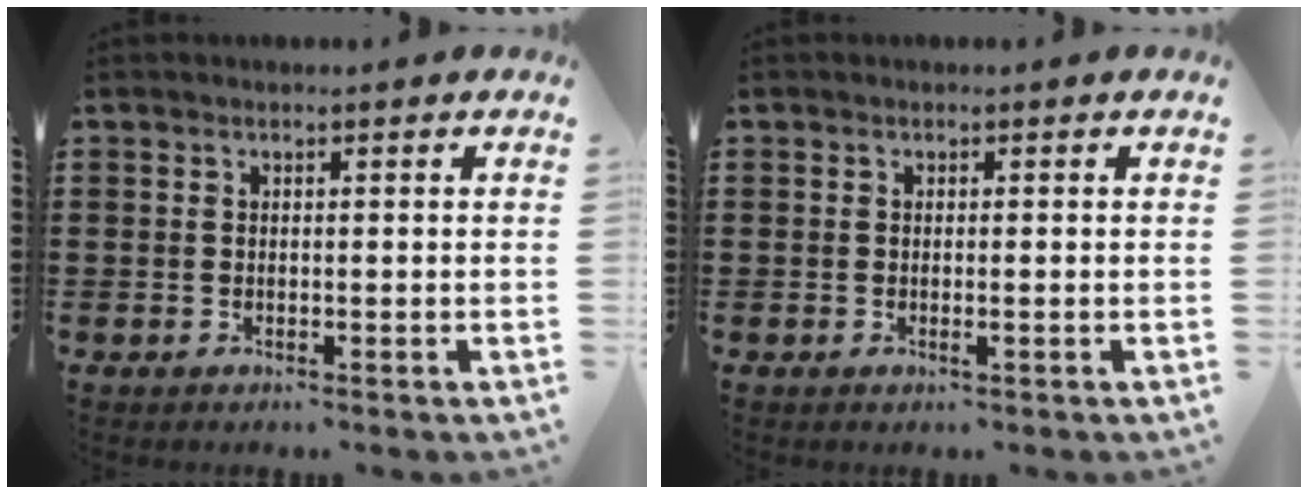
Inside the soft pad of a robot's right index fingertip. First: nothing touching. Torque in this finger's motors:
{"motor_torque": [0.06, 0.08, 0.03, 0.01]}